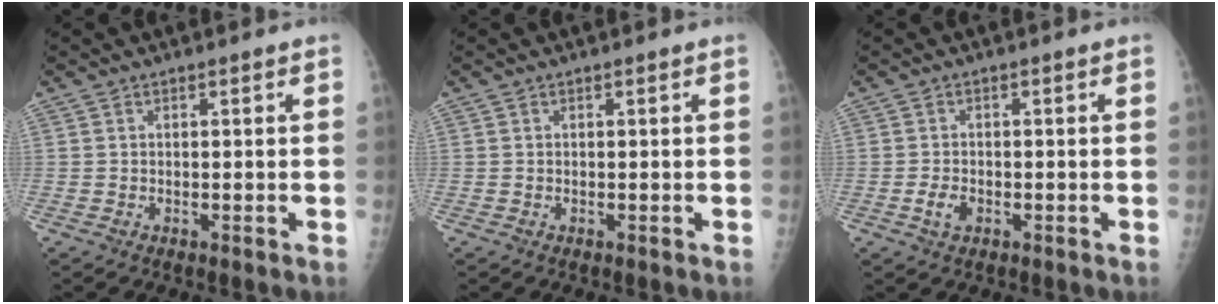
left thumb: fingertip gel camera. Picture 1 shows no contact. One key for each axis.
{"total": 0.0}
{"total": 2.7, "fx": -1.0, "fy": 1.8, "fz": 1.8, "tx": -0.032, "ty": 0.004, "tz": -0.017}